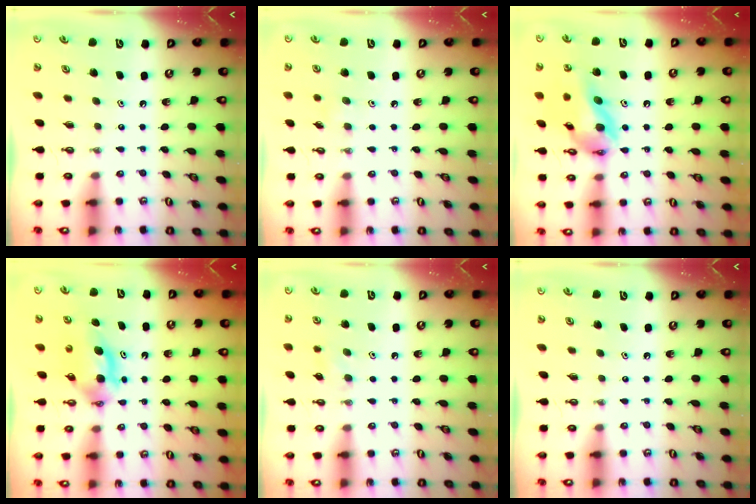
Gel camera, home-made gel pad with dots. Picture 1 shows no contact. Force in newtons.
{"total": 4.9, "press": 4.7, "slide": 1.3}
{"total": 16.3, "press": 16.1, "slide": 2.6}
{"total": 6.0, "press": 5.8, "slide": 1.6}
{"total": 7.9, "press": 7.3, "slide": 3.2}
{"total": 0.0}